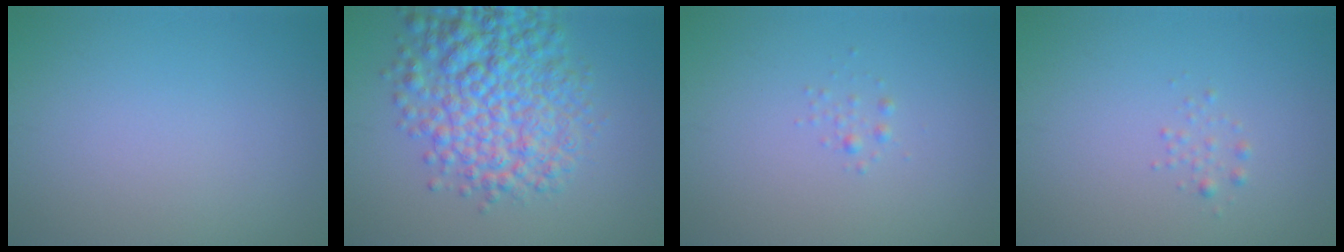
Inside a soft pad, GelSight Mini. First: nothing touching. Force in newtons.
{"total": 8.5, "press": 8.5, "slide": 0.3}
{"total": 0.6, "press": 0.6, "slide": 0.0}
{"total": 0.8, "press": 0.8, "slide": 0.0}